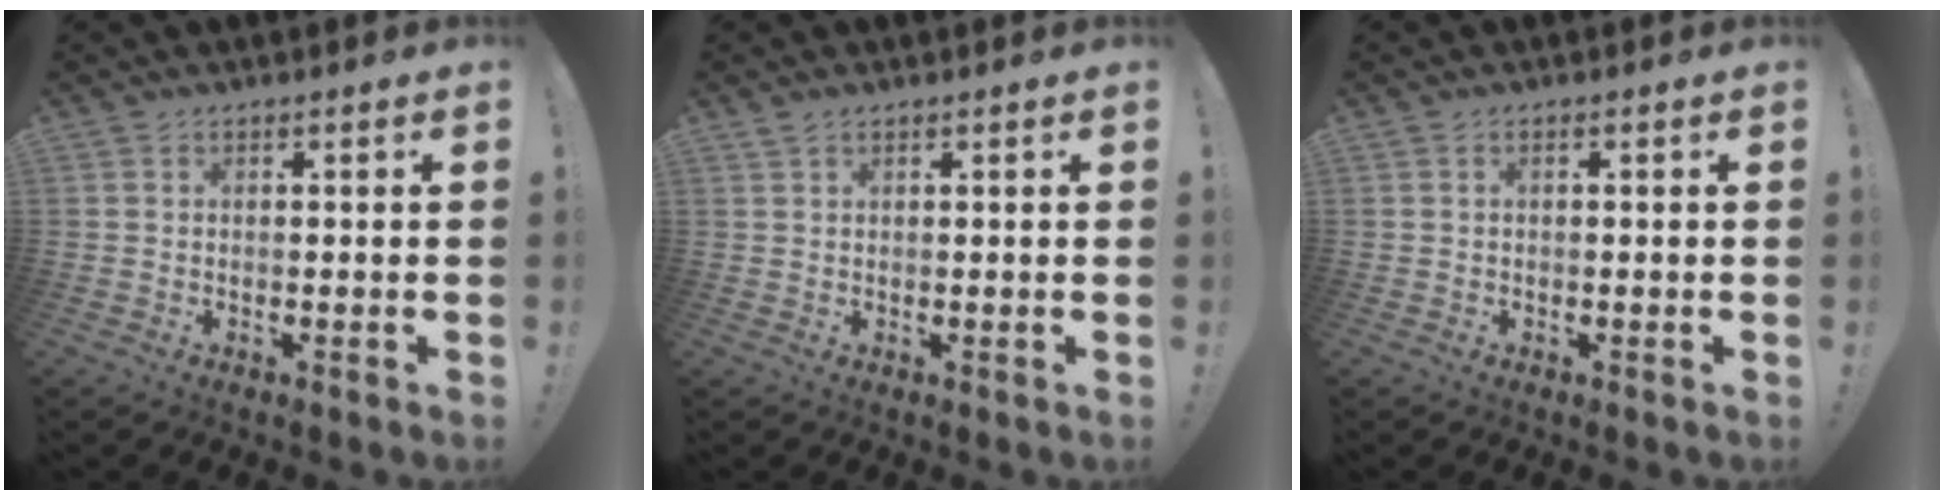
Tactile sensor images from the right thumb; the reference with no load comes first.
{"total": 1.1, "force": [0.9, 0.4, 0.5], "torque": [-0.009, -0.001, 0.016]}
{"total": 0.6, "force": [-0.2, 0.3, 0.5], "torque": [-0.018, 0.006, -0.003]}